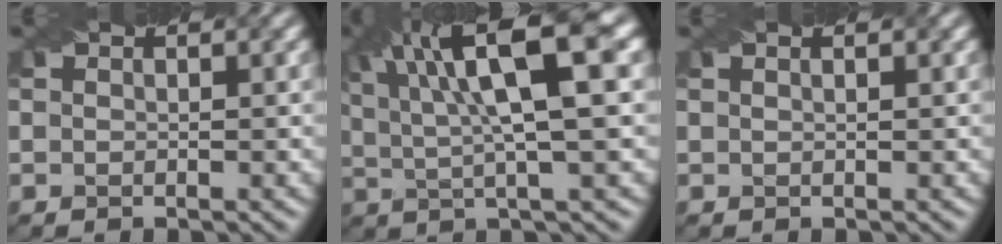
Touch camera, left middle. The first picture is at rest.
{"total": 10.6, "force": [3.9, 2.4, 9.6], "torque": [-0.156, 0.016, 0.071]}
{"total": 1.4, "force": [0.8, 0.6, 1.0], "torque": [-0.007, -0.004, 0.000]}